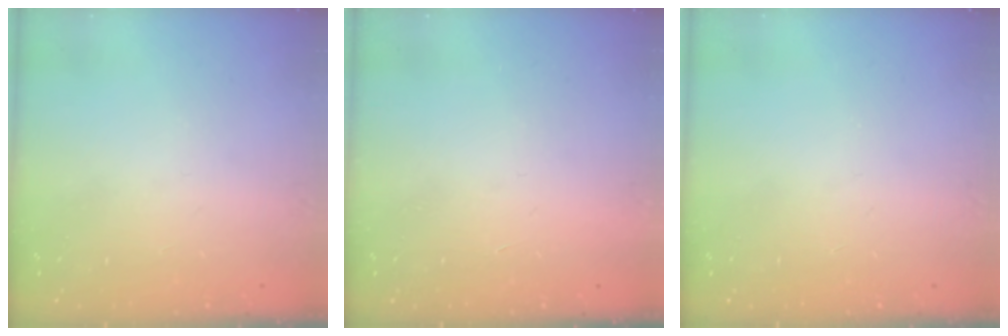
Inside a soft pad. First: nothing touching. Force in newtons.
{"total": 1.5, "press": 1.5, "slide": 0.1}
{"total": 0.0}